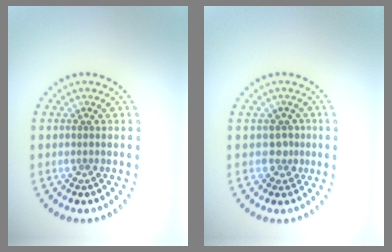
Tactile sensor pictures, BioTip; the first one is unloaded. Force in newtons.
{"total": 1.6, "press": 1.3, "slide": 1.0}